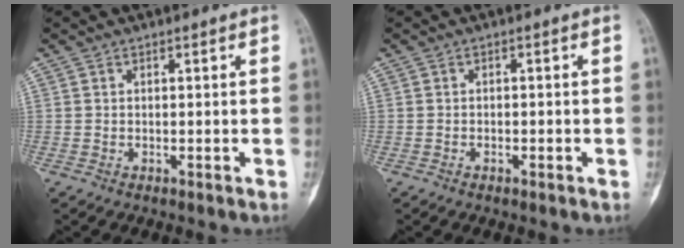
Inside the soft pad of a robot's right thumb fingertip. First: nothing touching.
{"total": 1.1, "force": [-0.5, 0.7, 0.8], "torque": [-0.014, 0.006, -0.007]}